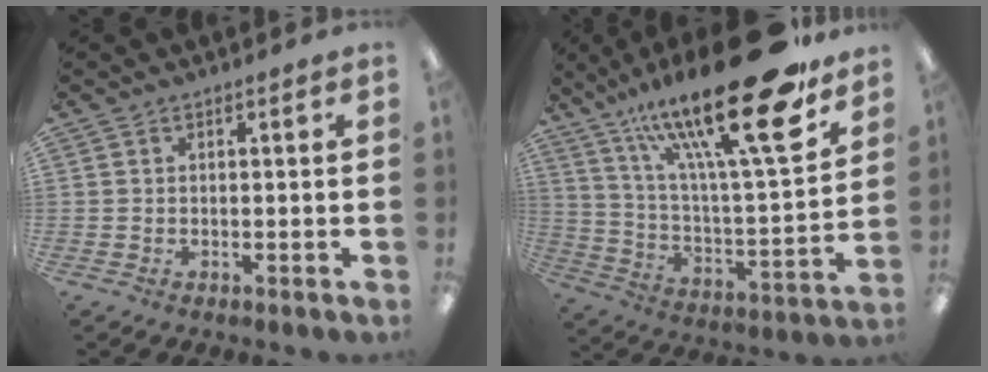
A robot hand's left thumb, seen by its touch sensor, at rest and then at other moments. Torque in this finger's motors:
{"motor_torque": [1.08, 0.53, 2.22, -0.54, 0.28]}